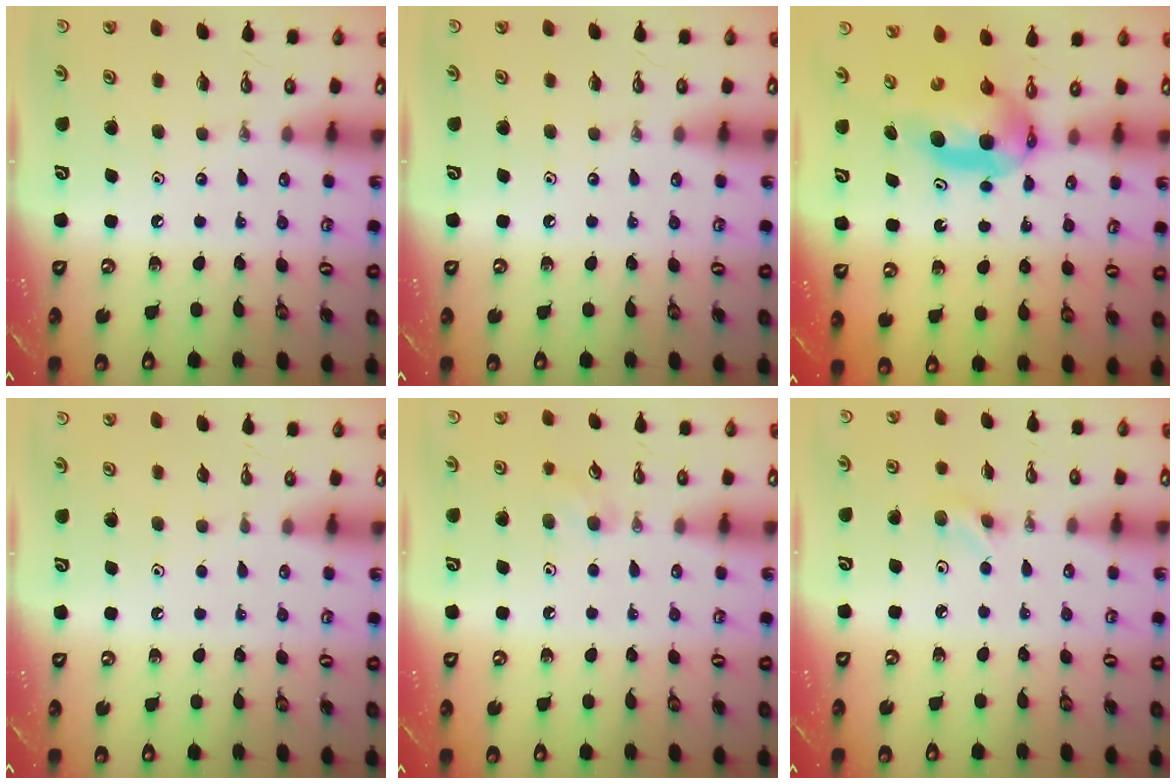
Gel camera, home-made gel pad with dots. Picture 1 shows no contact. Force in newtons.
{"total": 0.0}
{"total": 9.8, "press": 4.7, "slide": 8.5}
{"total": 0.9, "press": 0.1, "slide": 0.9}
{"total": 5.3, "press": 5.1, "slide": 1.3}
{"total": 4.2, "press": 4.1, "slide": 0.9}